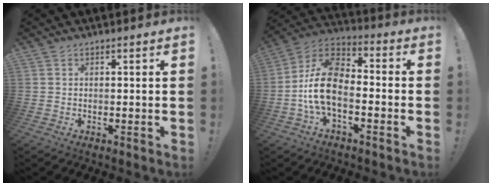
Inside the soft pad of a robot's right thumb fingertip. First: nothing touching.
{"total": 14.0, "force": [-3.8, 8.3, 10.6], "torque": [-0.209, 0.030, -0.060]}